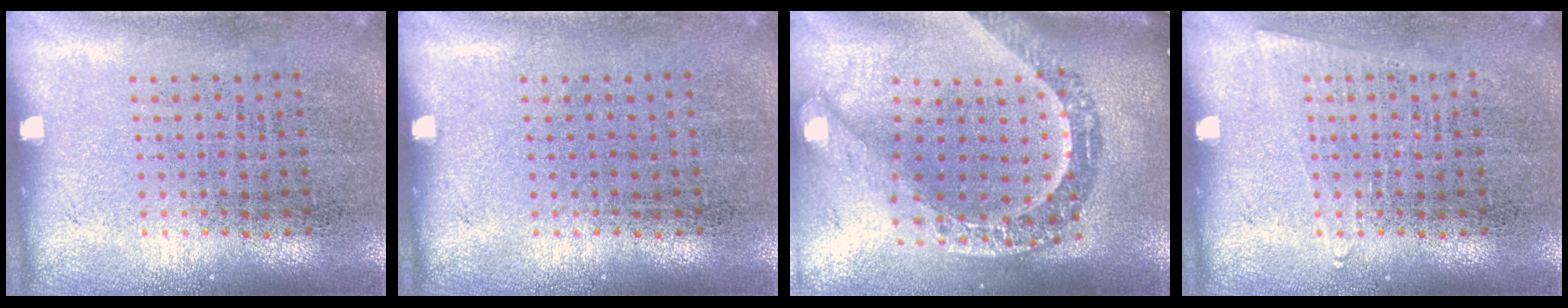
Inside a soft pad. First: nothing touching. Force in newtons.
{"total": 0.0}
{"total": 3.2, "press": 2.4, "slide": 2.0}
{"total": 0.9, "press": 0.9, "slide": 0.3}